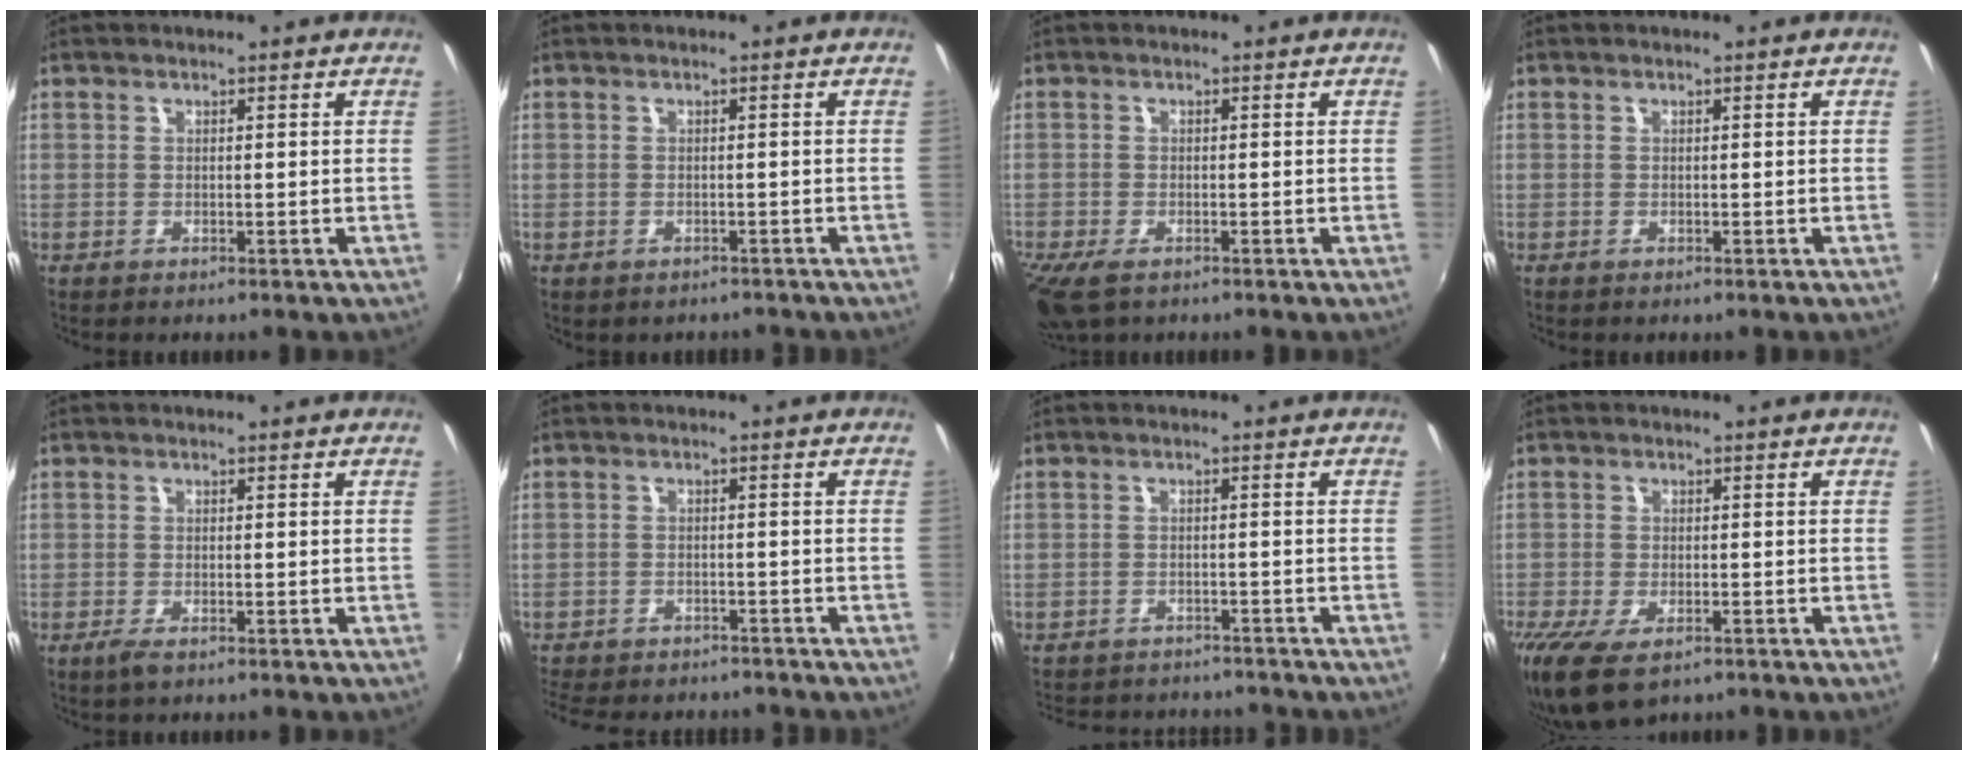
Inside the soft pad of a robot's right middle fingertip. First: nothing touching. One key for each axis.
{"total": 2.7, "fx": -2.2, "fy": 1.4, "fz": 0.8, "tx": -0.019, "ty": -0.011, "tz": -0.027}
{"total": 5.3, "fx": -3.6, "fy": 2.2, "fz": 3.3, "tx": -0.080, "ty": -0.024, "tz": -0.067}
{"total": 0.0}
{"total": 2.0, "fx": -1.2, "fy": 0.4, "fz": 1.5, "tx": -0.031, "ty": -0.008, "tz": -0.023}
{"total": 12.1, "fx": -10.4, "fy": 4.3, "fz": 4.4, "tx": -0.112, "ty": -0.020, "tz": -0.152}
{"total": 10.9, "fx": -9.8, "fy": 3.6, "fz": 3.3, "tx": -0.081, "ty": -0.011, "tz": -0.135}
{"total": 7.7, "fx": -4.9, "fy": 3.4, "fz": 5.0, "tx": -0.114, "ty": -0.032, "tz": -0.083}